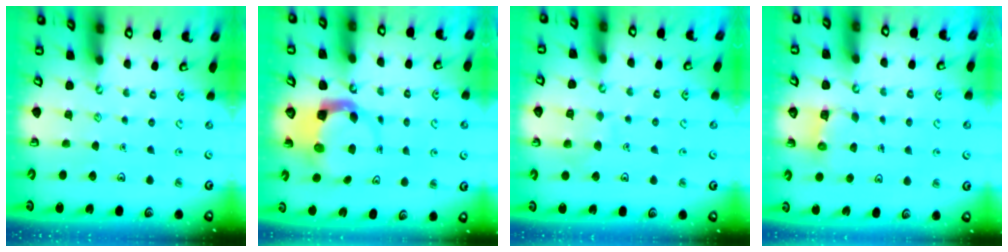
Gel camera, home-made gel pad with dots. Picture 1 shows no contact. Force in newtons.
{"total": 3.8, "press": 3.8, "slide": 0.6}
{"total": 6.4, "press": 6.3, "slide": 0.7}
{"total": 4.7, "press": 4.7, "slide": 0.4}